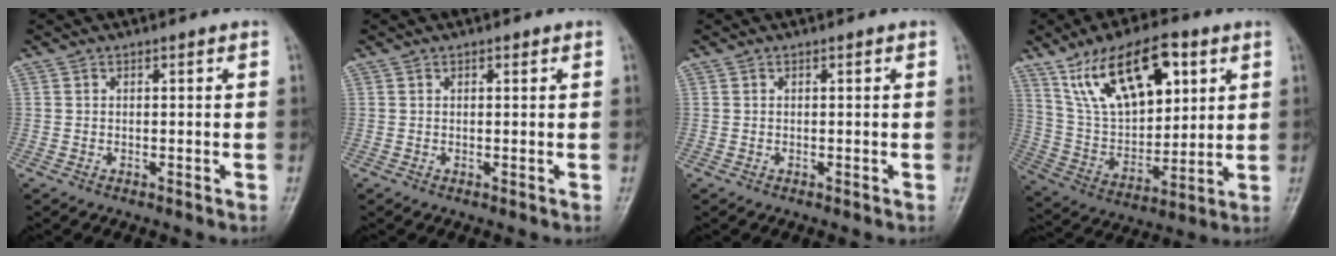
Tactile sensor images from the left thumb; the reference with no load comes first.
{"total": 0.5, "force": [0.4, 0.3, 0.3], "torque": [0.000, -0.002, 0.003]}
{"total": 0.0}
{"total": 19.5, "force": [9.4, 9.9, 13.9], "torque": [-0.194, -0.029, 0.178]}